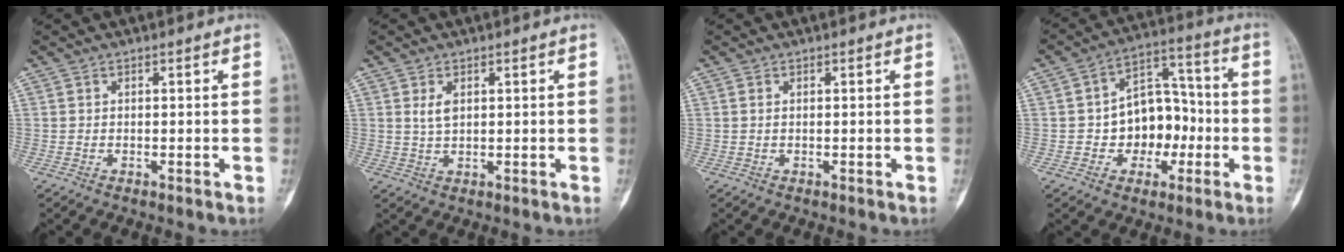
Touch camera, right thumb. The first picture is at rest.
{"total": 2.8, "force": [0.9, 1.5, 2.2], "torque": [-0.040, -0.003, 0.022]}
{"total": 0.6, "force": [0.1, 0.3, 0.4], "torque": [-0.010, 0.004, 0.003]}
{"total": 12.3, "force": [-2.4, 9.1, 8.0], "torque": [-0.065, 0.047, -0.040]}